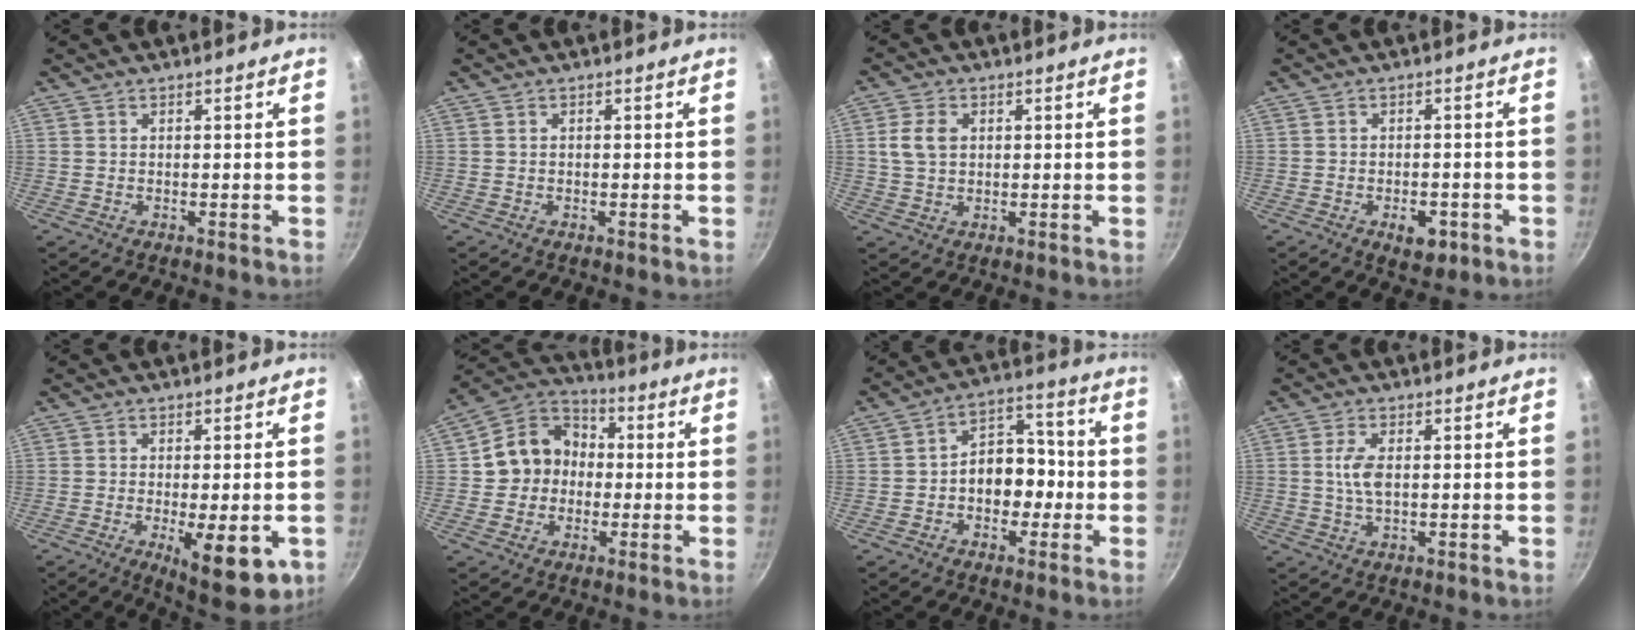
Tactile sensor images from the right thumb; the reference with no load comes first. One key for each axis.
{"total": 0.0}
{"total": 5.2, "fx": 1.1, "fy": 3.7, "fz": 3.5, "tx": -0.069, "ty": 0.002, "tz": 0.021}
{"total": 4.5, "fx": -2.0, "fy": 2.5, "fz": 3.2, "tx": -0.035, "ty": 0.005, "tz": -0.025}
{"total": 11.2, "fx": -3.6, "fy": 3.9, "fz": 9.9, "tx": -0.132, "ty": -0.014, "tz": -0.044}
{"total": 11.8, "fx": -0.4, "fy": 10.4, "fz": 5.6, "tx": -0.062, "ty": 0.033, "tz": -0.020}
{"total": 10.5, "fx": -1.5, "fy": 7.3, "fz": 7.3, "tx": -0.068, "ty": 0.041, "tz": -0.035}
{"total": 4.6, "fx": 0.5, "fy": 2.2, "fz": 4.0, "tx": -0.087, "ty": 0.000, "tz": 0.009}